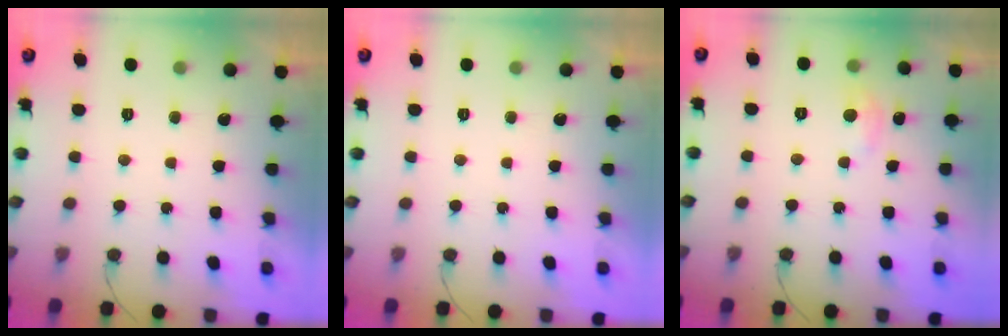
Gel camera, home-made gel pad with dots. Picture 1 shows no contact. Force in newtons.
{"total": 0.0}
{"total": 4.4, "press": 4.3, "slide": 0.6}